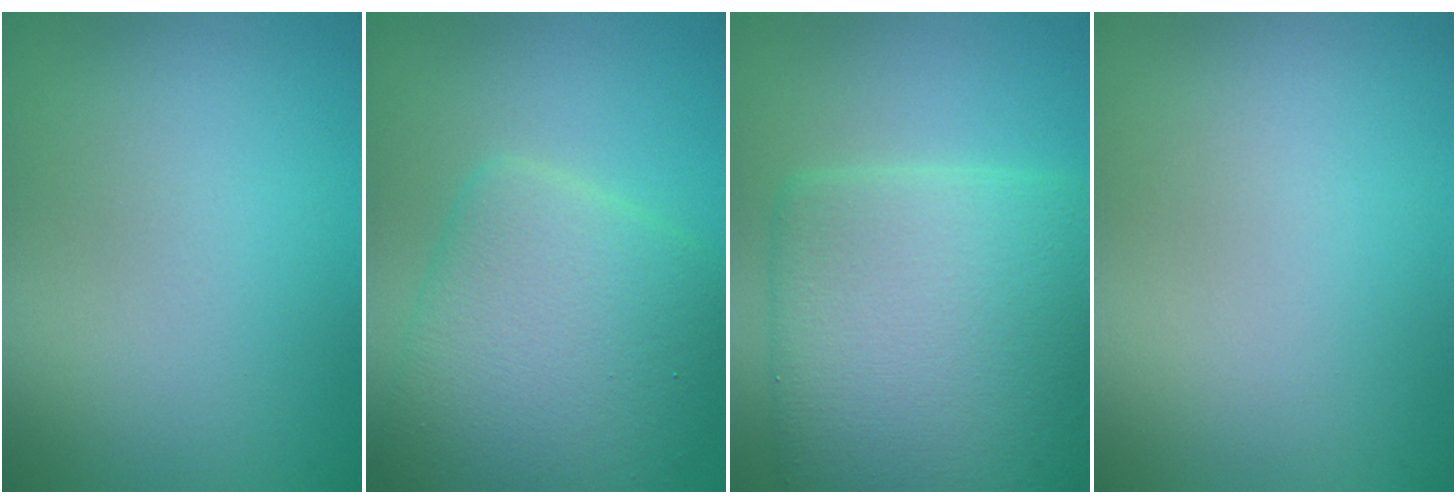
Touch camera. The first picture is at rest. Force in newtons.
{"total": 6.8, "press": 6.8, "slide": 0.1}
{"total": 10.2, "press": 10.2, "slide": 0.3}
{"total": 0.0}